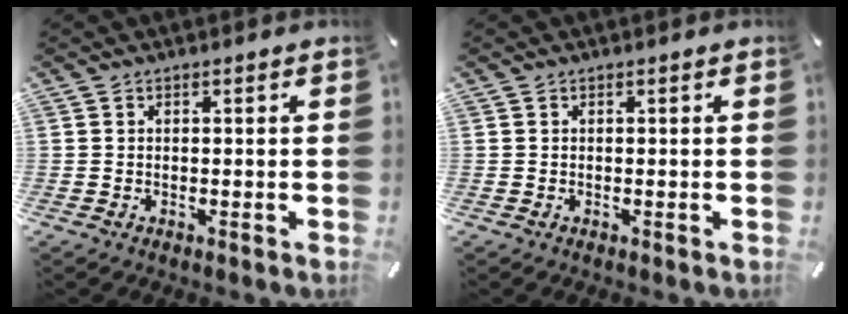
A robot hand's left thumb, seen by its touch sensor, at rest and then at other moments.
{"total": 0.0}